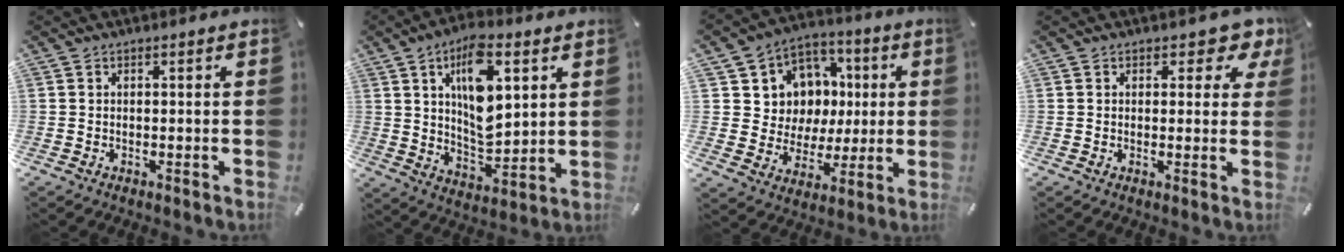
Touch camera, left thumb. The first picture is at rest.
{"total": 14.6, "force": [5.8, 7.4, 11.1], "torque": [-0.187, -0.018, 0.097]}
{"total": 11.0, "force": [1.0, 10.9, 1.3], "torque": [-0.014, -0.020, 0.029]}
{"total": 4.7, "force": [2.8, 2.8, 2.5], "torque": [-0.018, -0.013, 0.042]}